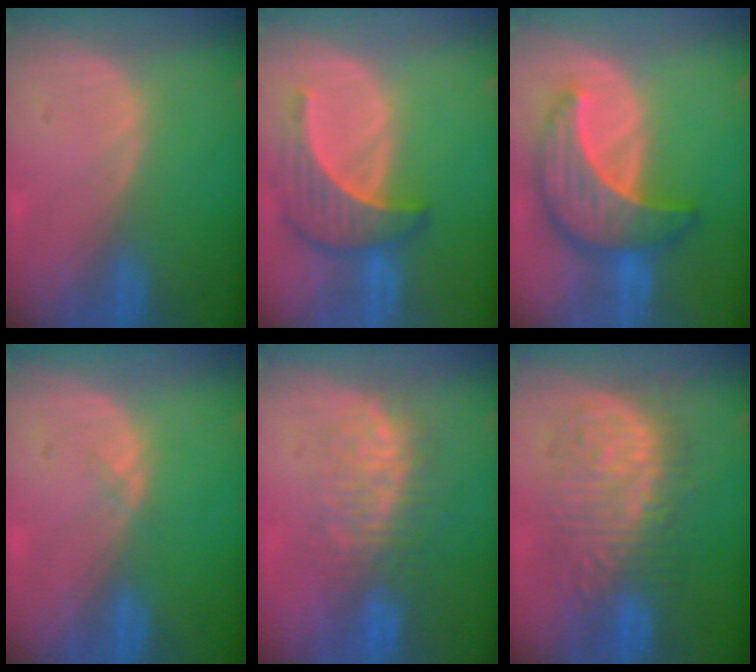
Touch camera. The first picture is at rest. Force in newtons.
{"total": 6.8, "press": 6.8, "slide": 0.7}
{"total": 9.8, "press": 9.8, "slide": 0.8}
{"total": 0.6, "press": 0.5, "slide": 0.2}
{"total": 7.9, "press": 7.6, "slide": 2.3}
{"total": 10.1, "press": 10.1, "slide": 0.5}